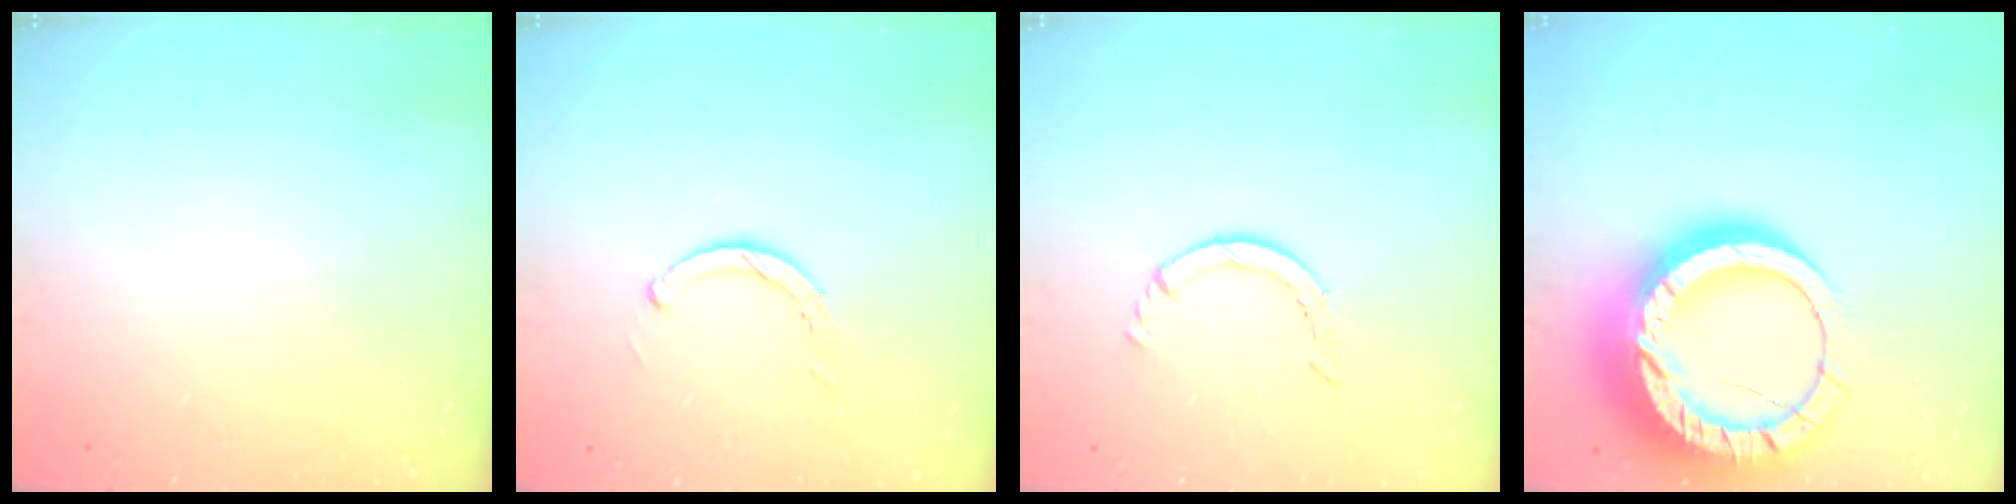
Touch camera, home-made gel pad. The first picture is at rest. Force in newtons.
{"total": 2.8, "press": 2.7, "slide": 0.3}
{"total": 0.6, "press": 0.6, "slide": 0.1}
{"total": 23.7, "press": 23.7, "slide": 2.1}